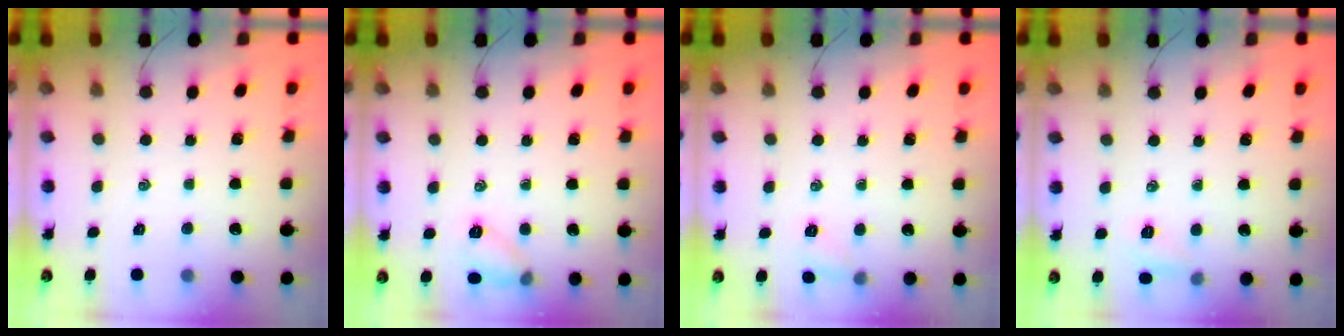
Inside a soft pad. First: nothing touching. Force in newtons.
{"total": 6.9, "press": 6.7, "slide": 1.5}
{"total": 5.7, "press": 5.5, "slide": 1.5}
{"total": 5.7, "press": 5.5, "slide": 1.6}